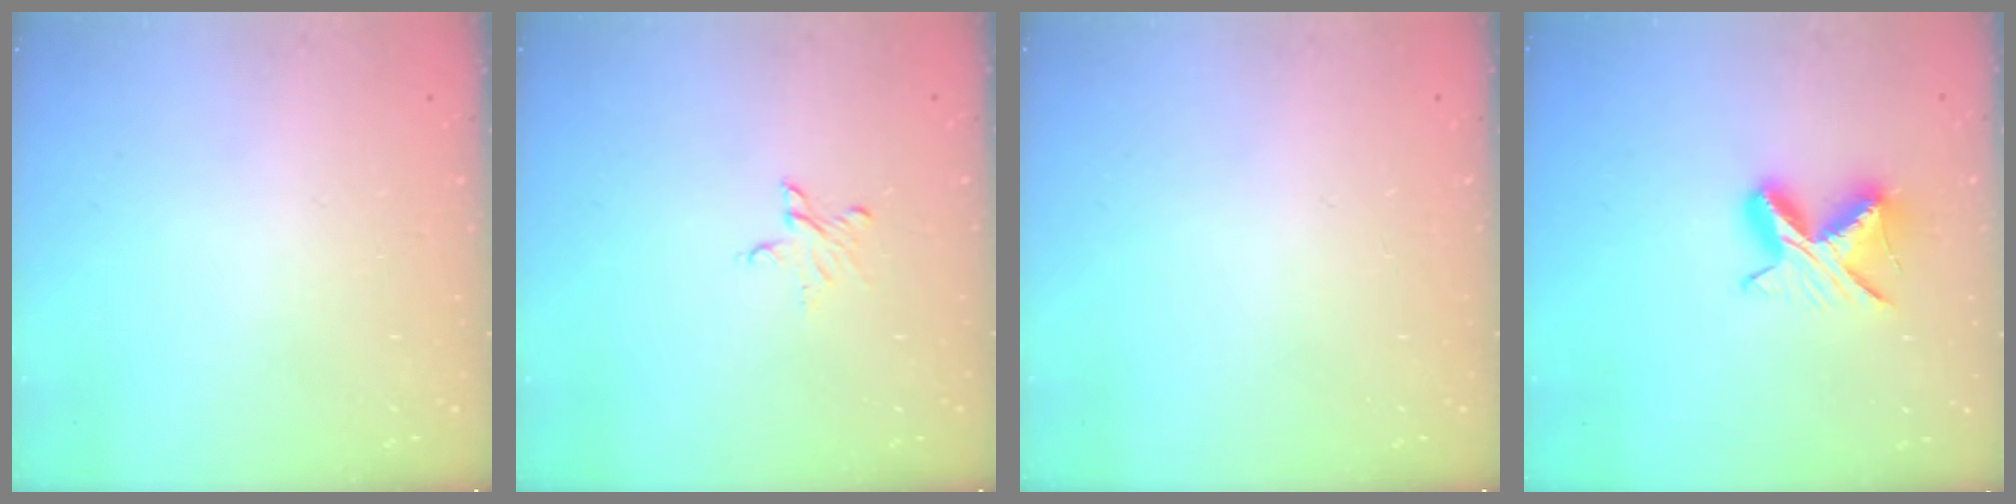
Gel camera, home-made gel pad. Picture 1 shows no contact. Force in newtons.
{"total": 3.6, "press": 3.6, "slide": 0.3}
{"total": 0.0}
{"total": 8.9, "press": 8.9, "slide": 0.3}